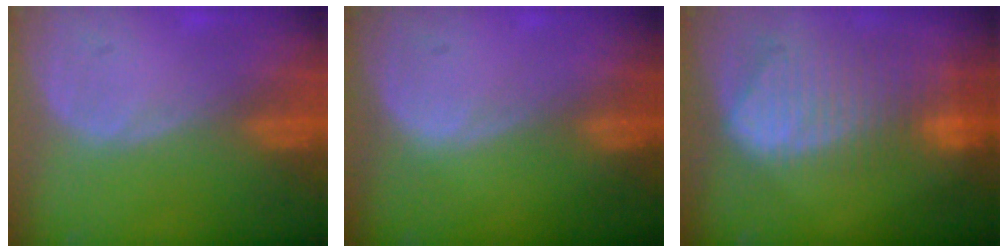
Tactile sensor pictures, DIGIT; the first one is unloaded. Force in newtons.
{"total": 0.0}
{"total": 10.6, "press": 9.1, "slide": 5.4}